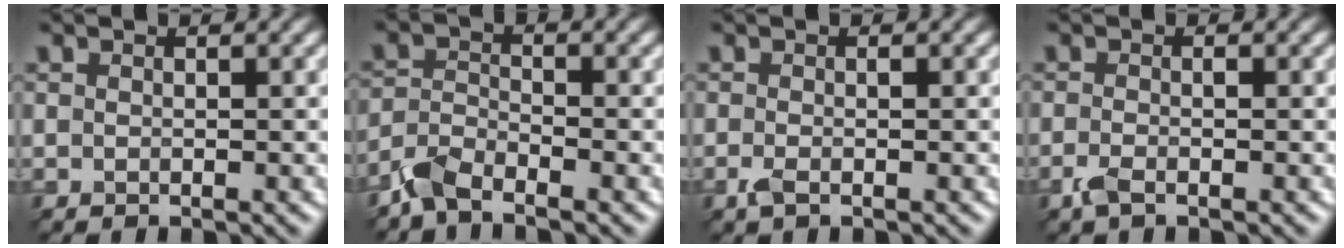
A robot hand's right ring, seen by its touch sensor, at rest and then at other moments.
{"total": 3.3, "force": [-2.8, 1.2, 1.4], "torque": [-0.026, 0.000, -0.069]}
{"total": 0.9, "force": [-0.4, 0.2, 0.7], "torque": [-0.020, -0.001, -0.018]}
{"total": 1.2, "force": [-0.7, 0.3, 0.9], "torque": [-0.025, -0.002, -0.026]}